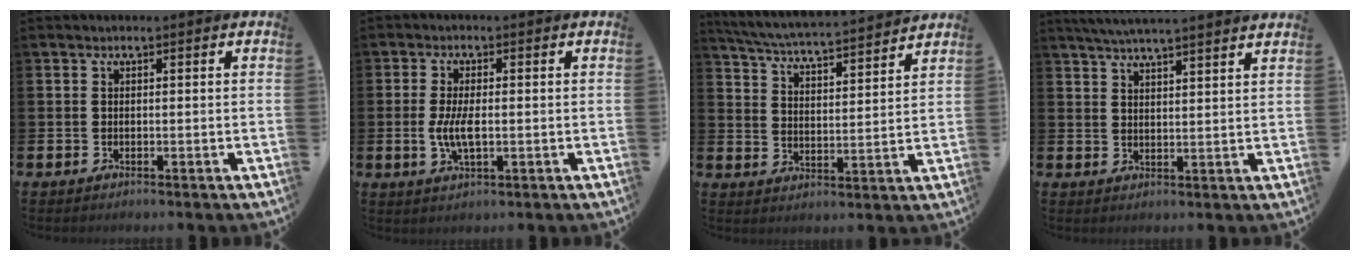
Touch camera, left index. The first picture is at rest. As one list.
[{"total": 4.3, "force": [-0.3, 1.6, 4.0], "torque": [-0.088, -0.001, -0.011]}, {"total": 5.4, "force": [5.2, -0.2, 1.2], "torque": [-0.045, -0.047, 0.086]}, {"total": 4.9, "force": [4.7, -0.6, 1.1], "torque": [-0.039, -0.017, 0.086]}]